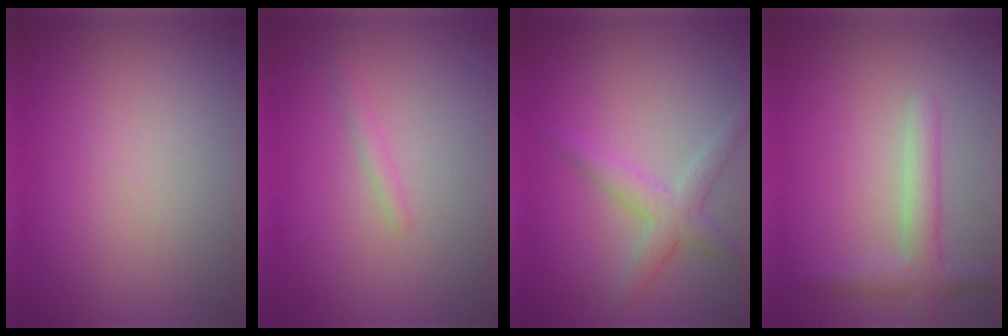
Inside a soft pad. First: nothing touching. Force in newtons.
{"total": 0.7, "press": 0.7, "slide": 0.0}
{"total": 2.7, "press": 2.7, "slide": 0.0}
{"total": 2.6, "press": 2.6, "slide": 0.2}